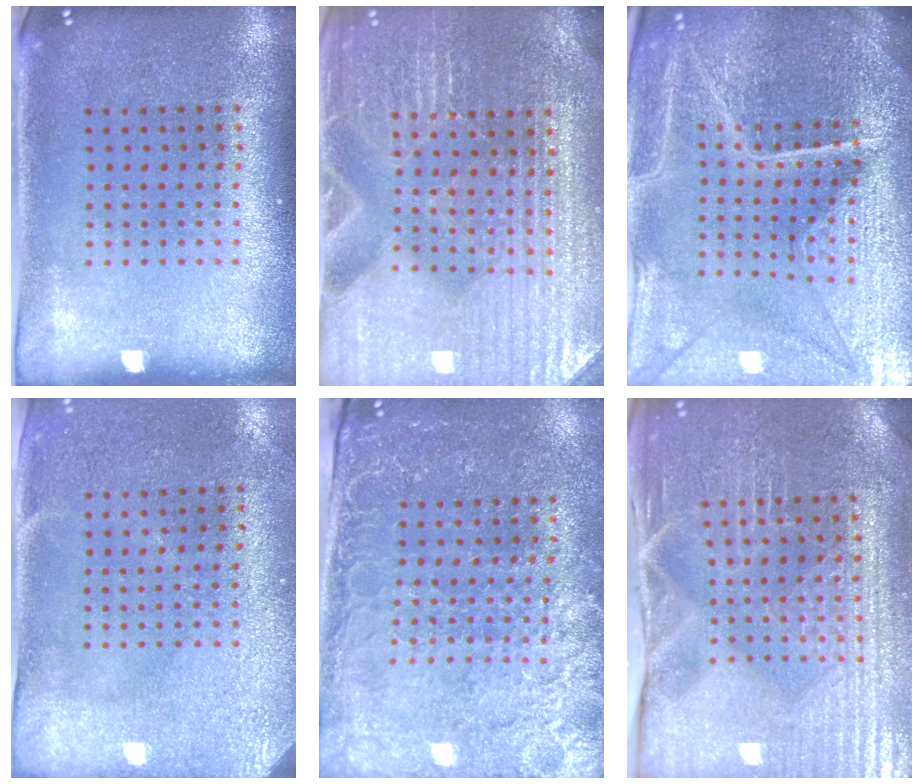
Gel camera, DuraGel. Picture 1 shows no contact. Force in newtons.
{"total": 4.7, "press": 4.4, "slide": 1.5}
{"total": 5.8, "press": 5.3, "slide": 2.4}
{"total": 3.0, "press": 2.4, "slide": 1.8}
{"total": 2.9, "press": 2.8, "slide": 0.8}
{"total": 4.2, "press": 4.1, "slide": 0.9}